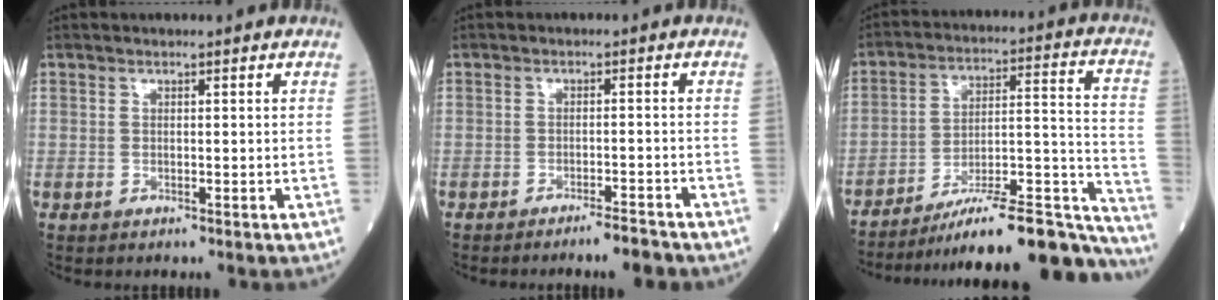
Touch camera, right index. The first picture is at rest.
{"total": 3.4, "force": [-3.0, 0.0, 1.6], "torque": [-0.024, -0.004, -0.045]}
{"total": 25.9, "force": [-22.9, 1.9, 11.9], "torque": [-0.097, 0.018, -0.330]}